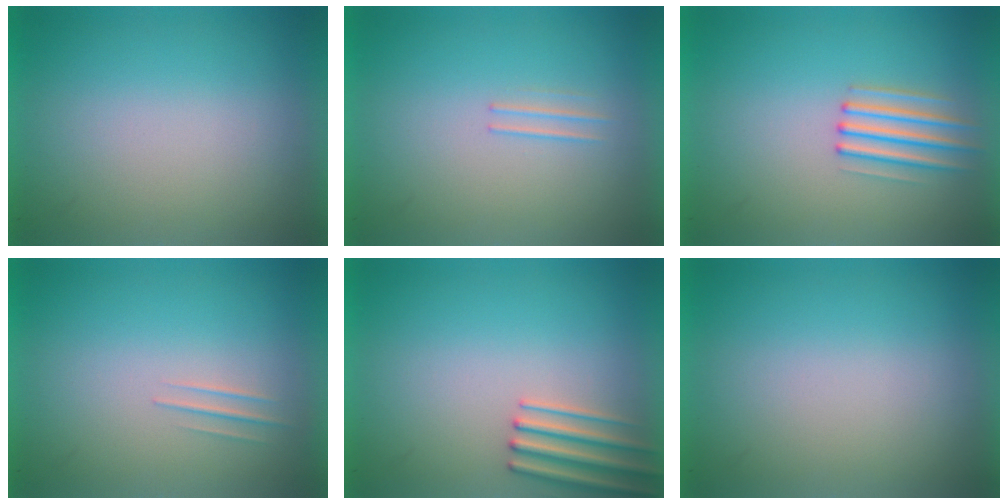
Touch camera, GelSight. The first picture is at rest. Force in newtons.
{"total": 1.2}
{"total": 2.1}
{"total": 1.2}
{"total": 2.0}
{"total": 0.0}